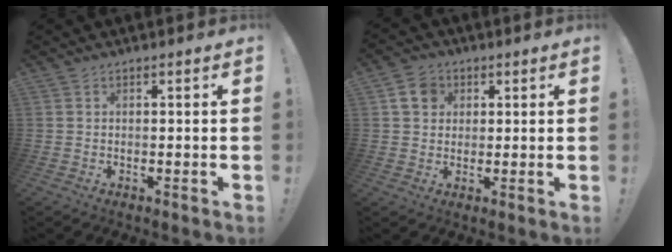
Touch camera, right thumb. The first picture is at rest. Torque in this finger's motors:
{"motor_torque": [0.07, 0.16, 0.35, 0.04, -0.01]}